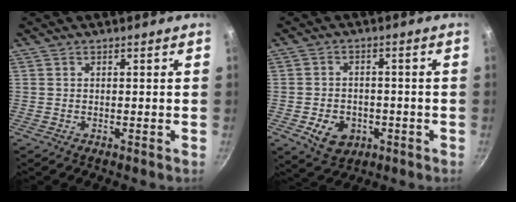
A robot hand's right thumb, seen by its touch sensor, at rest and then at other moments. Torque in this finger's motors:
{"motor_torque": [-0.26, 0.41, 0.34, 0.41, 0.02]}